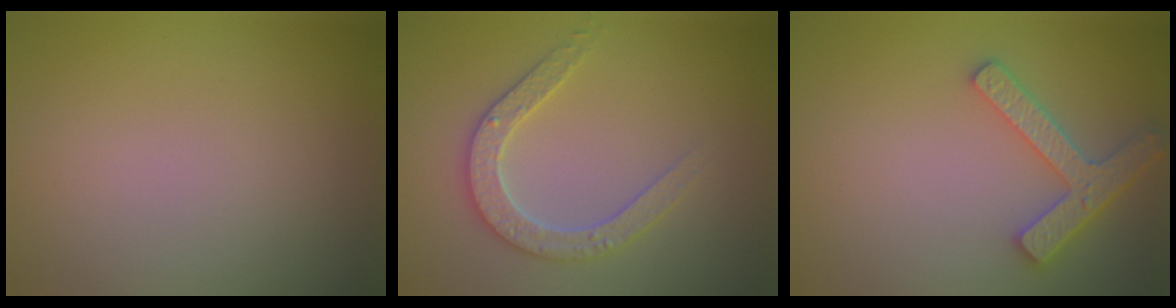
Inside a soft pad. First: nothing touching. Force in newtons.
{"total": 2.9, "press": 2.9, "slide": 0.5}
{"total": 3.9, "press": 3.6, "slide": 1.5}